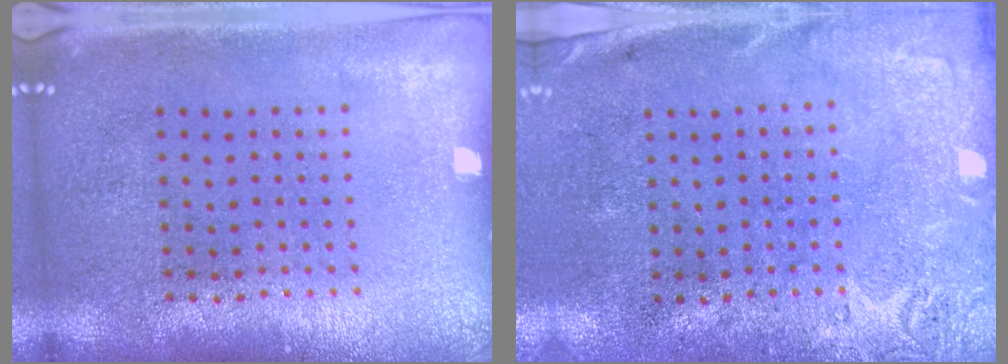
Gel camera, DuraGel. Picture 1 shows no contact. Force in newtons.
{"total": 2.8, "press": 2.2, "slide": 1.8}